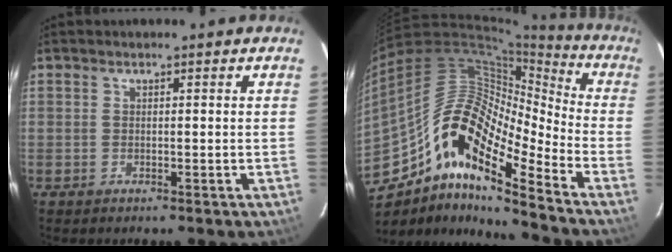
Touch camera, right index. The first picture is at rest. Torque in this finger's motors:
{"motor_torque": [0.55, -0.48, 0.73, 0.14]}